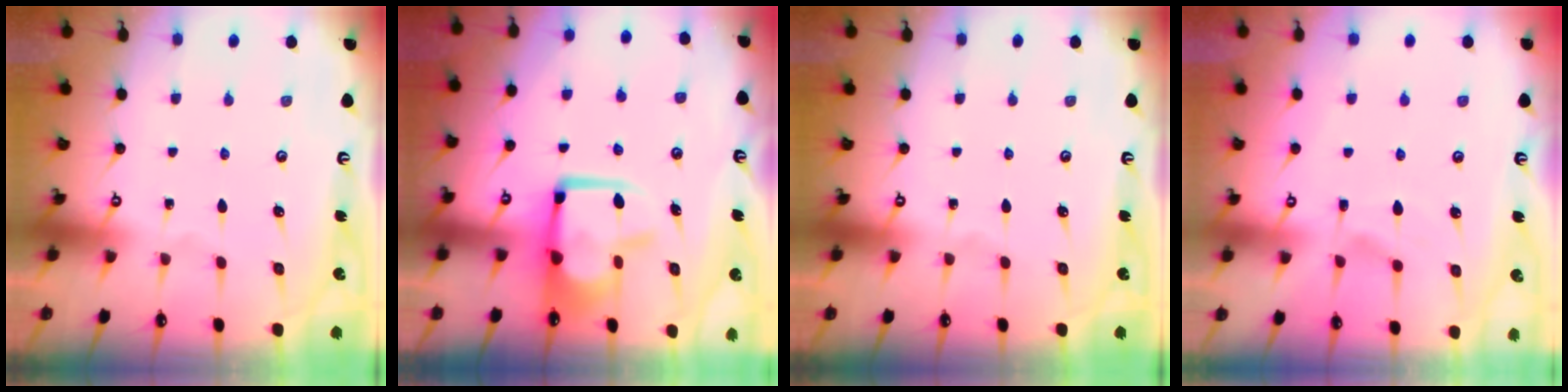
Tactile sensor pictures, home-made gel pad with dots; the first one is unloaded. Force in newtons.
{"total": 10.9, "press": 10.8, "slide": 1.3}
{"total": 0.0}
{"total": 1.8, "press": 1.3, "slide": 1.3}